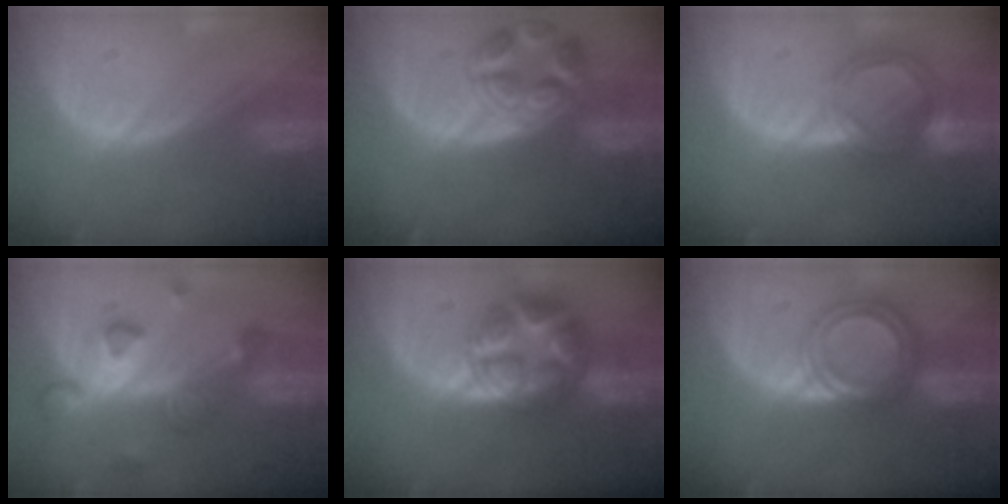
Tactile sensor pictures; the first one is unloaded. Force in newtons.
{"total": 7.4, "press": 6.6, "slide": 3.4}
{"total": 6.4, "press": 5.6, "slide": 3.0}
{"total": 7.7, "press": 6.9, "slide": 3.5}
{"total": 8.9, "press": 8.9, "slide": 0.5}
{"total": 5.8, "press": 5.8, "slide": 0.2}